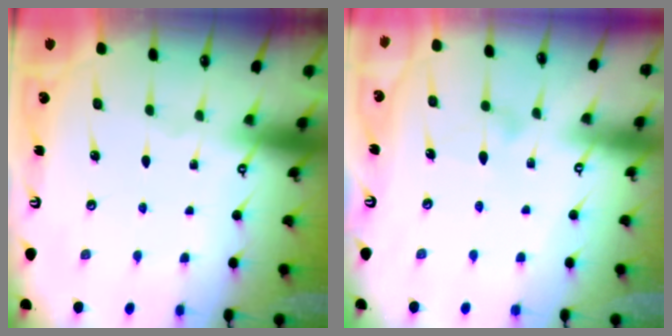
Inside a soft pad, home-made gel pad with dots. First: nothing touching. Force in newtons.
{"total": 7.5, "press": 7.5, "slide": 0.4}